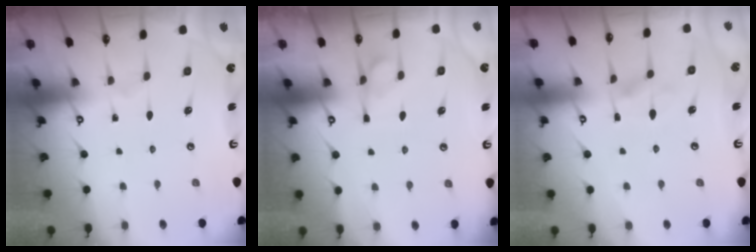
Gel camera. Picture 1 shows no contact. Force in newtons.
{"total": 2.0, "press": 1.4, "slide": 1.3}
{"total": 1.3, "press": 1.2, "slide": 0.6}